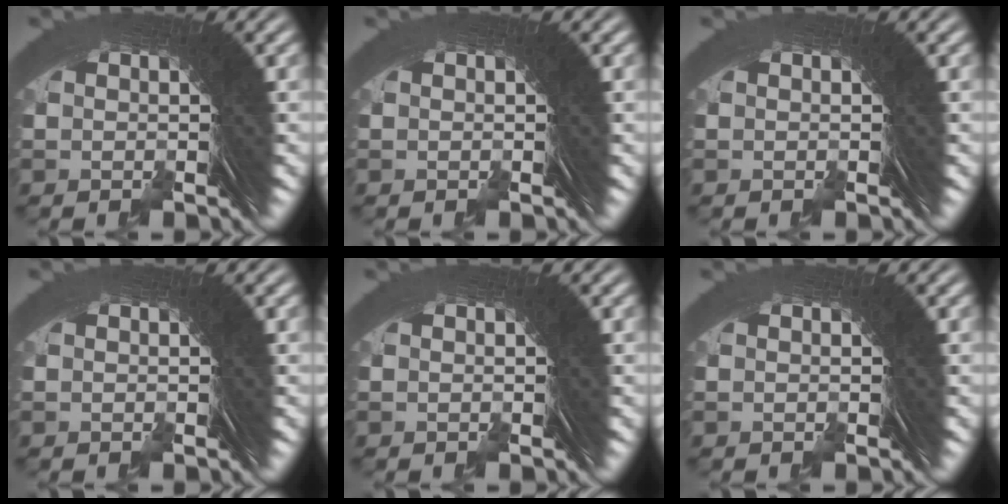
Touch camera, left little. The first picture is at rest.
{"total": 0.0}
{"total": 0.0}
{"total": 0.0}
{"total": 0.0}
{"total": 0.0}